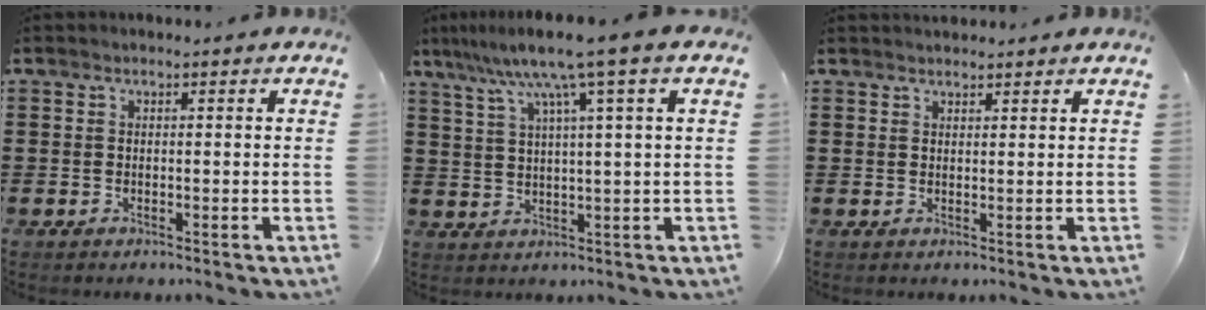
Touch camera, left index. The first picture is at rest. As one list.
[{"total": 8.5, "force": [4.8, -0.6, 7.0], "torque": [-0.149, -0.014, 0.076]}, {"total": 1.4, "force": [1.3, 0.3, 0.0], "torque": [-0.004, 0.001, 0.027]}]